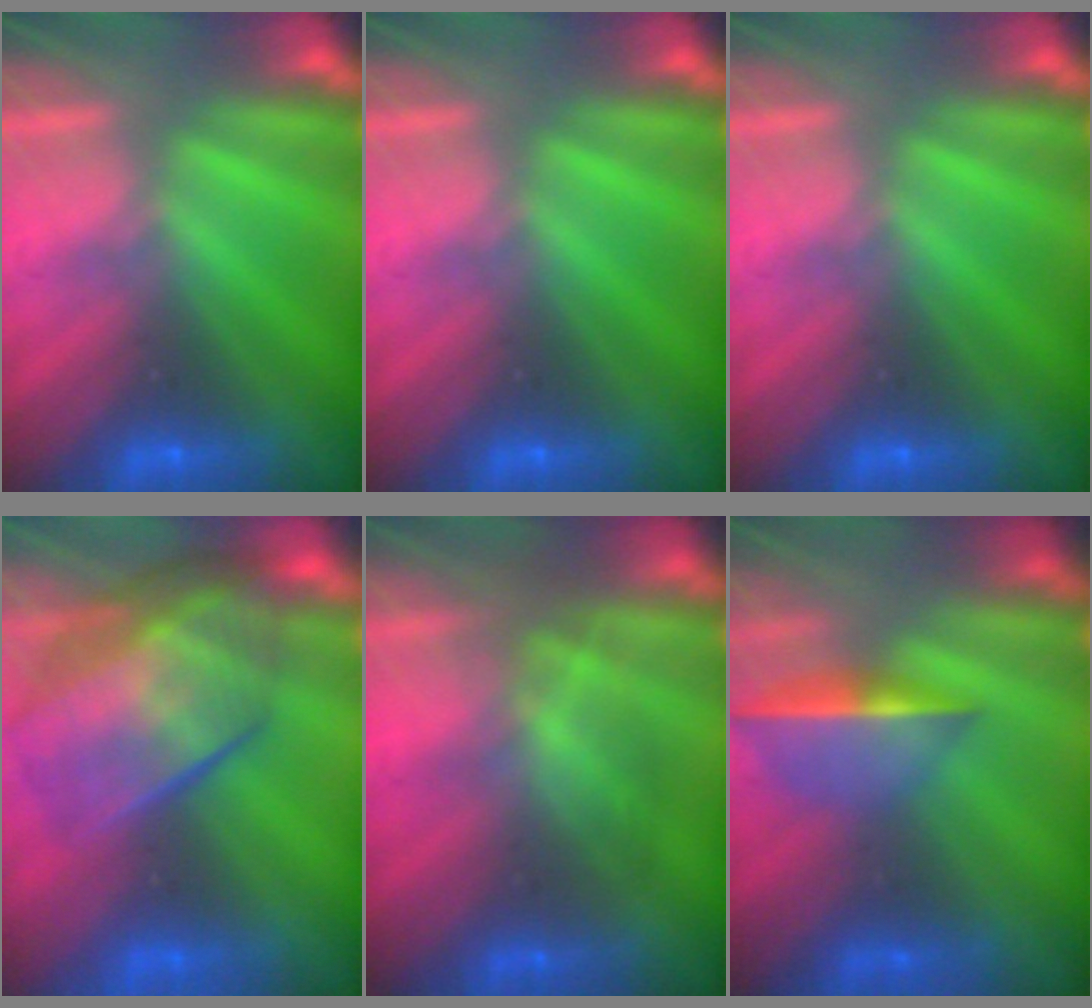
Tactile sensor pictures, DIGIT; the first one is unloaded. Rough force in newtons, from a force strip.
{"total": 0.0}
{"total": 0.0}
{"total": 8.4}
{"total": 2.8}
{"total": 1.6}